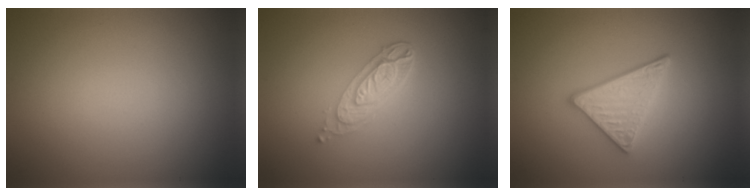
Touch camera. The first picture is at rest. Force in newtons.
{"total": 4.0, "press": 2.9, "slide": 2.7}
{"total": 3.6, "press": 3.1, "slide": 1.9}